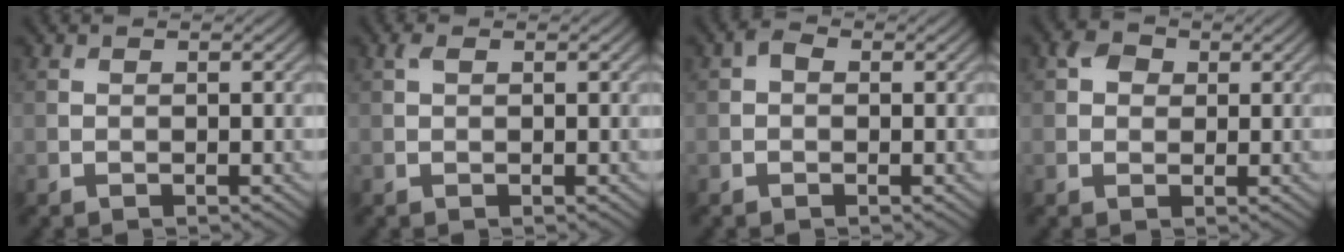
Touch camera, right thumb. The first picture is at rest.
{"total": 0.9, "force": [0.4, 0.4, 0.7], "torque": [-0.019, 0.002, 0.008]}
{"total": 1.3, "force": [0.1, 0.9, 0.9], "torque": [-0.015, 0.004, -0.005]}
{"total": 2.5, "force": [0.8, 2.1, 1.2], "torque": [-0.023, 0.004, 0.008]}